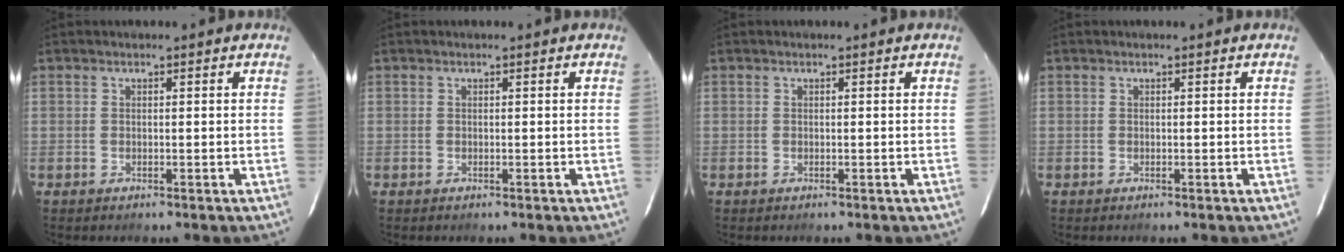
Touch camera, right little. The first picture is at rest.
{"total": 0.0}
{"total": 0.0}
{"total": 0.0}